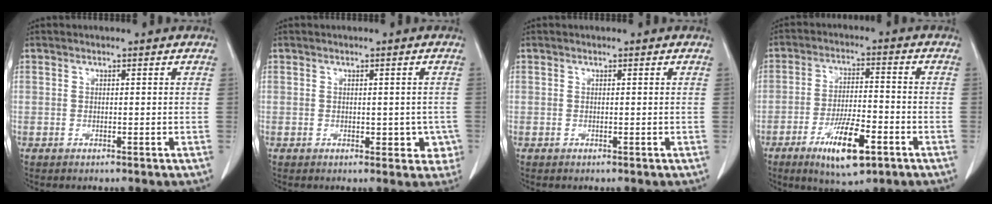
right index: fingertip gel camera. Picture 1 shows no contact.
{"total": 3.7, "force": [-0.7, 2.5, 2.7], "torque": [-0.010, 0.006, -0.002]}
{"total": 0.0}
{"total": 10.2, "force": [-5.2, 2.5, 8.4], "torque": [-0.154, -0.010, -0.083]}